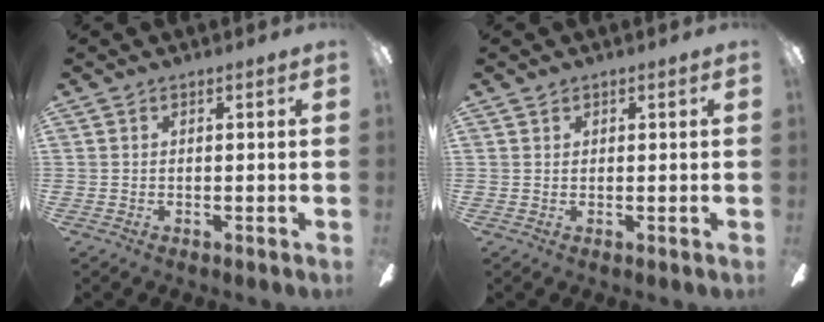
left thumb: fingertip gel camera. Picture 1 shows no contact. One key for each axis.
{"total": 0.6, "fx": 0.5, "fy": 0.3, "fz": 0.1, "tx": -0.002, "ty": 0.001, "tz": 0.009}